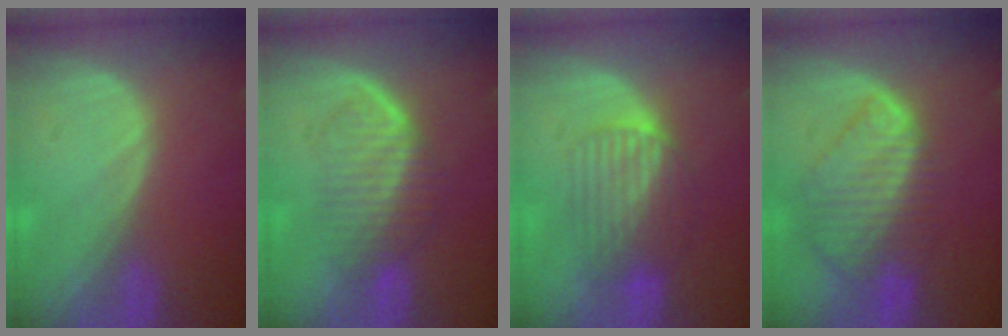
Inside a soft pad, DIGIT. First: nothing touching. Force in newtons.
{"total": 6.1, "press": 6.1, "slide": 1.1}
{"total": 6.4, "press": 6.3, "slide": 1.3}
{"total": 9.2, "press": 7.9, "slide": 4.6}